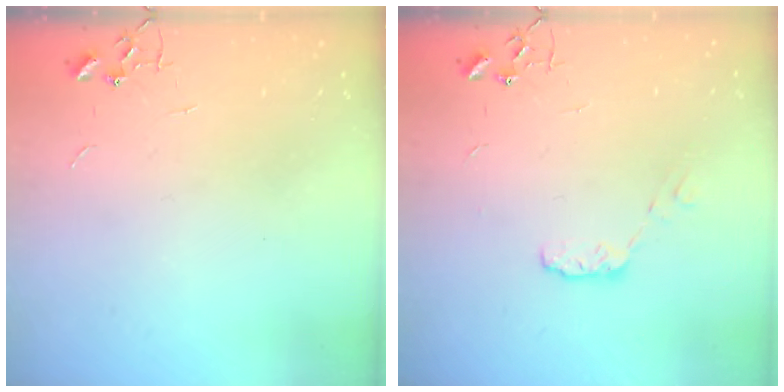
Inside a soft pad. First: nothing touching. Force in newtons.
{"total": 5.6, "press": 5.5, "slide": 0.8}